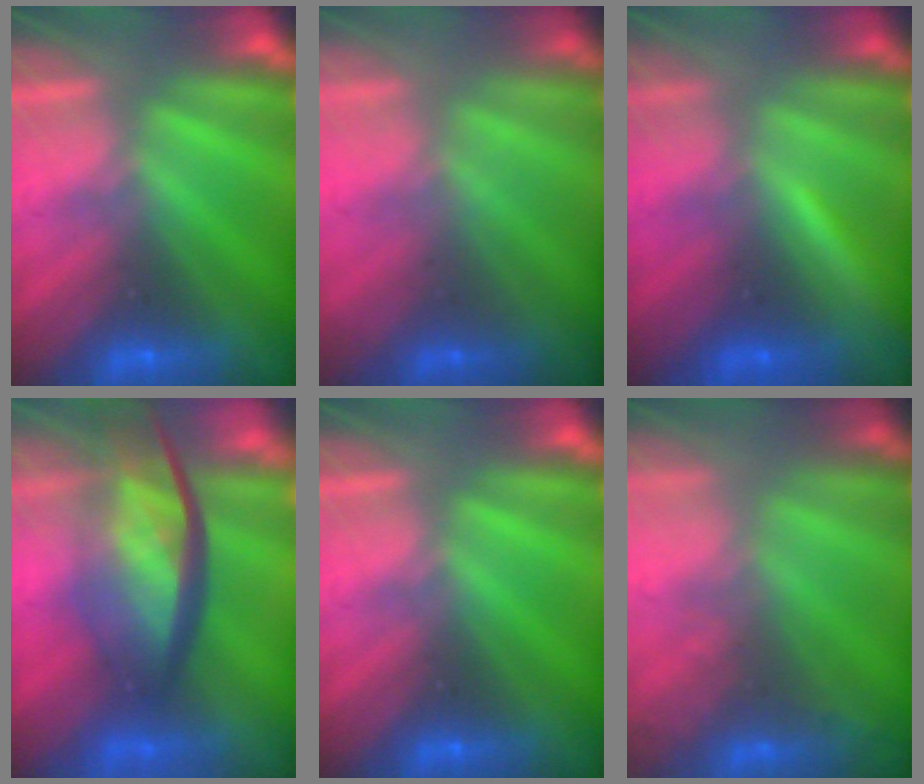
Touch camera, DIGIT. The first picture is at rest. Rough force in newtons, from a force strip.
{"total": 1.3}
{"total": 1.7}
{"total": 7.5}
{"total": 0.0}
{"total": 7.5}